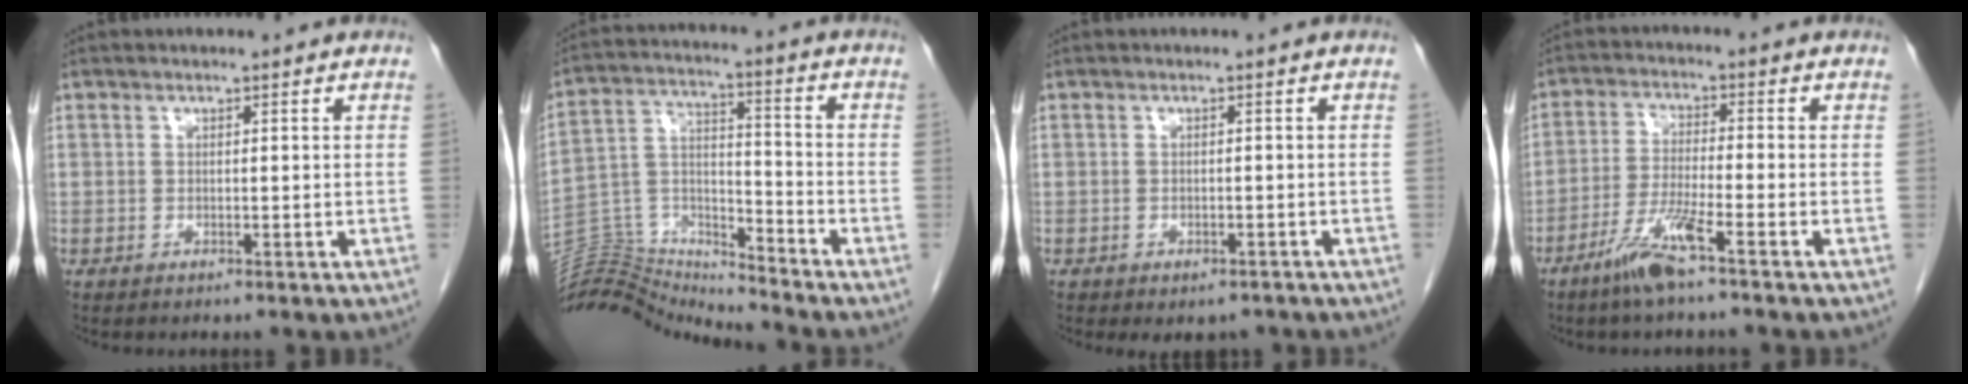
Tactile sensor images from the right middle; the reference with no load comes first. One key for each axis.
{"total": 13.3, "fx": -13.3, "fy": -0.3, "fz": -0.6, "tx": 0.008, "ty": 0.056, "tz": -0.244}
{"total": 3.8, "fx": -3.0, "fy": 2.0, "fz": 1.2, "tx": -0.004, "ty": 0.003, "tz": -0.037}
{"total": 6.5, "fx": -4.2, "fy": -0.2, "fz": 4.9, "tx": -0.103, "ty": -0.010, "tz": -0.087}